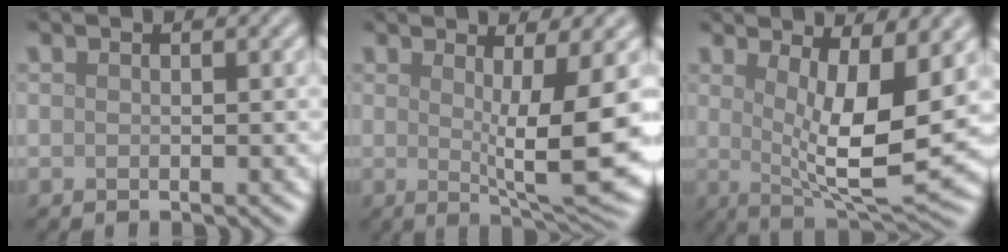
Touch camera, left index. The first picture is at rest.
{"total": 8.1, "force": [0.3, 1.6, 8.0], "torque": [-0.119, -0.013, 0.010]}
{"total": 8.9, "force": [1.4, 2.6, 8.4], "torque": [-0.138, -0.017, 0.029]}